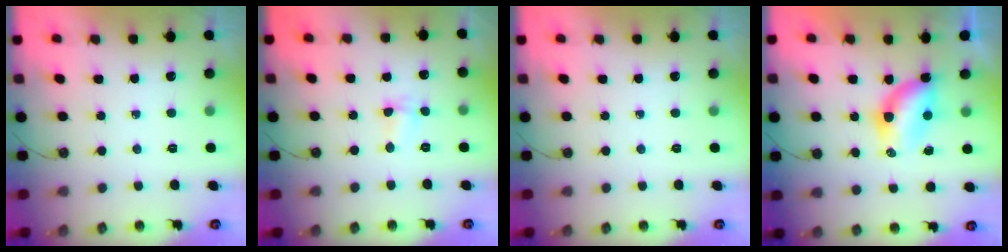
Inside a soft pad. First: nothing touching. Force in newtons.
{"total": 2.8, "press": 2.6, "slide": 1.0}
{"total": 0.0}
{"total": 5.9, "press": 5.9, "slide": 0.4}